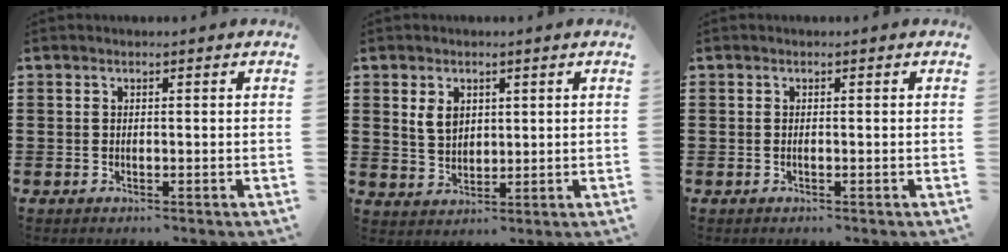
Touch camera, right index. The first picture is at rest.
{"total": 3.6, "force": [1.5, 2.5, 2.2], "torque": [-0.051, 0.009, 0.026]}
{"total": 0.0}